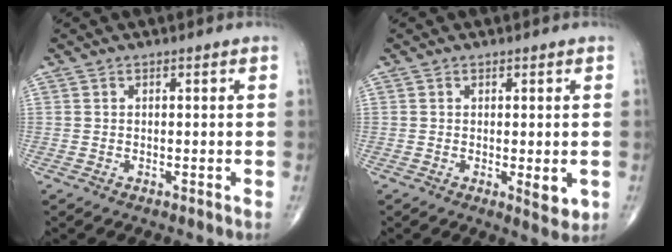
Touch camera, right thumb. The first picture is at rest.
{"total": 3.8, "force": [-0.6, 1.4, 3.5], "torque": [-0.043, -0.011, -0.006]}